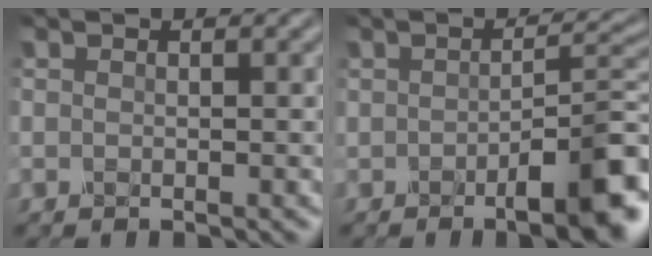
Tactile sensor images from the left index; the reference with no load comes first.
{"total": 6.7, "force": [-2.6, 1.7, 6.0], "torque": [-0.079, -0.002, -0.031]}